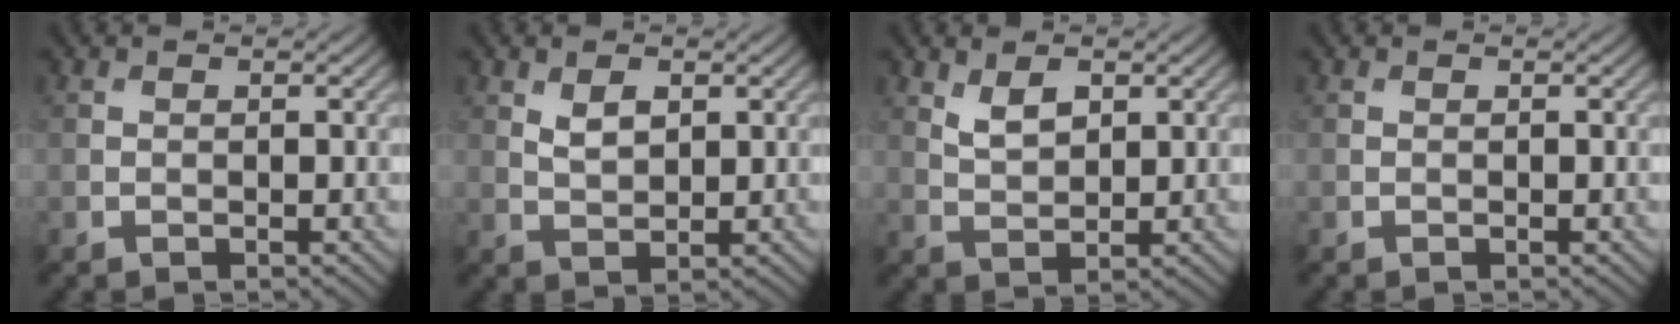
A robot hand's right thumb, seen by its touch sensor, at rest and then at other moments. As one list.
[{"total": 2.6, "force": [1.2, 1.4, 1.8], "torque": [-0.040, -0.004, 0.028]}, {"total": 3.3, "force": [1.8, 1.7, 2.2], "torque": [-0.049, -0.004, 0.040]}, {"total": 0.0}]